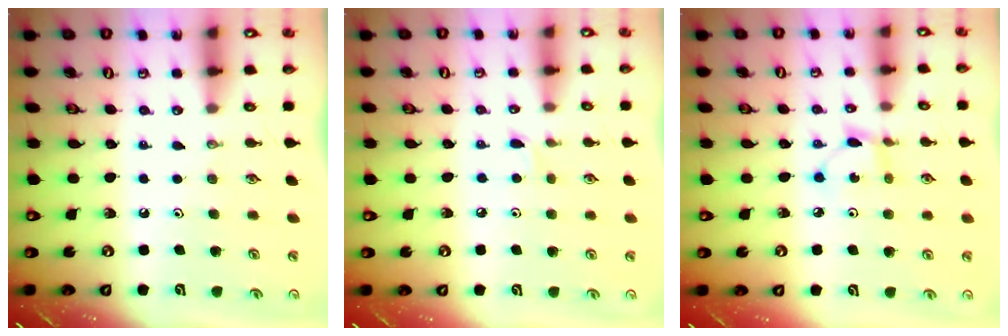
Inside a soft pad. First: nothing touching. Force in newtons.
{"total": 2.4, "press": 2.4, "slide": 0.4}
{"total": 2.2, "press": 2.2, "slide": 0.2}